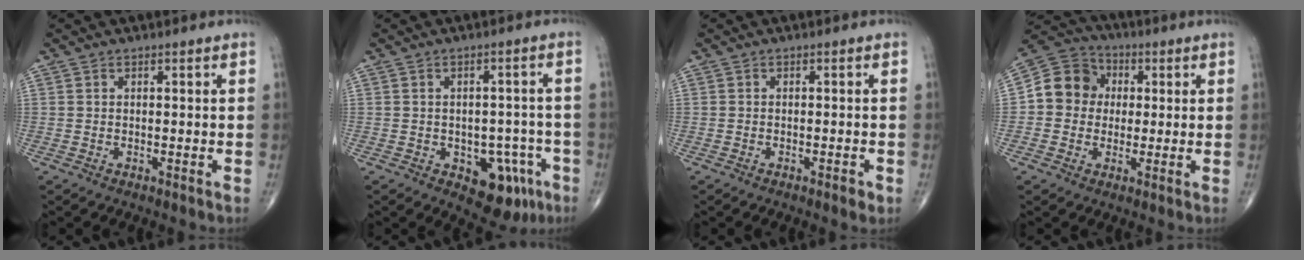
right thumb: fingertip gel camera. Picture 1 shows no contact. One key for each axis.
{"total": 10.1, "fx": -4.5, "fy": 6.1, "fz": 6.8, "tx": -0.041, "ty": 0.025, "tz": -0.049}
{"total": 1.3, "fx": -0.8, "fy": 0.4, "fz": 1.0, "tx": -0.014, "ty": -0.002, "tz": -0.014}
{"total": 10.0, "fx": 0.7, "fy": 9.0, "fz": 4.3, "tx": -0.049, "ty": 0.021, "tz": 0.000}